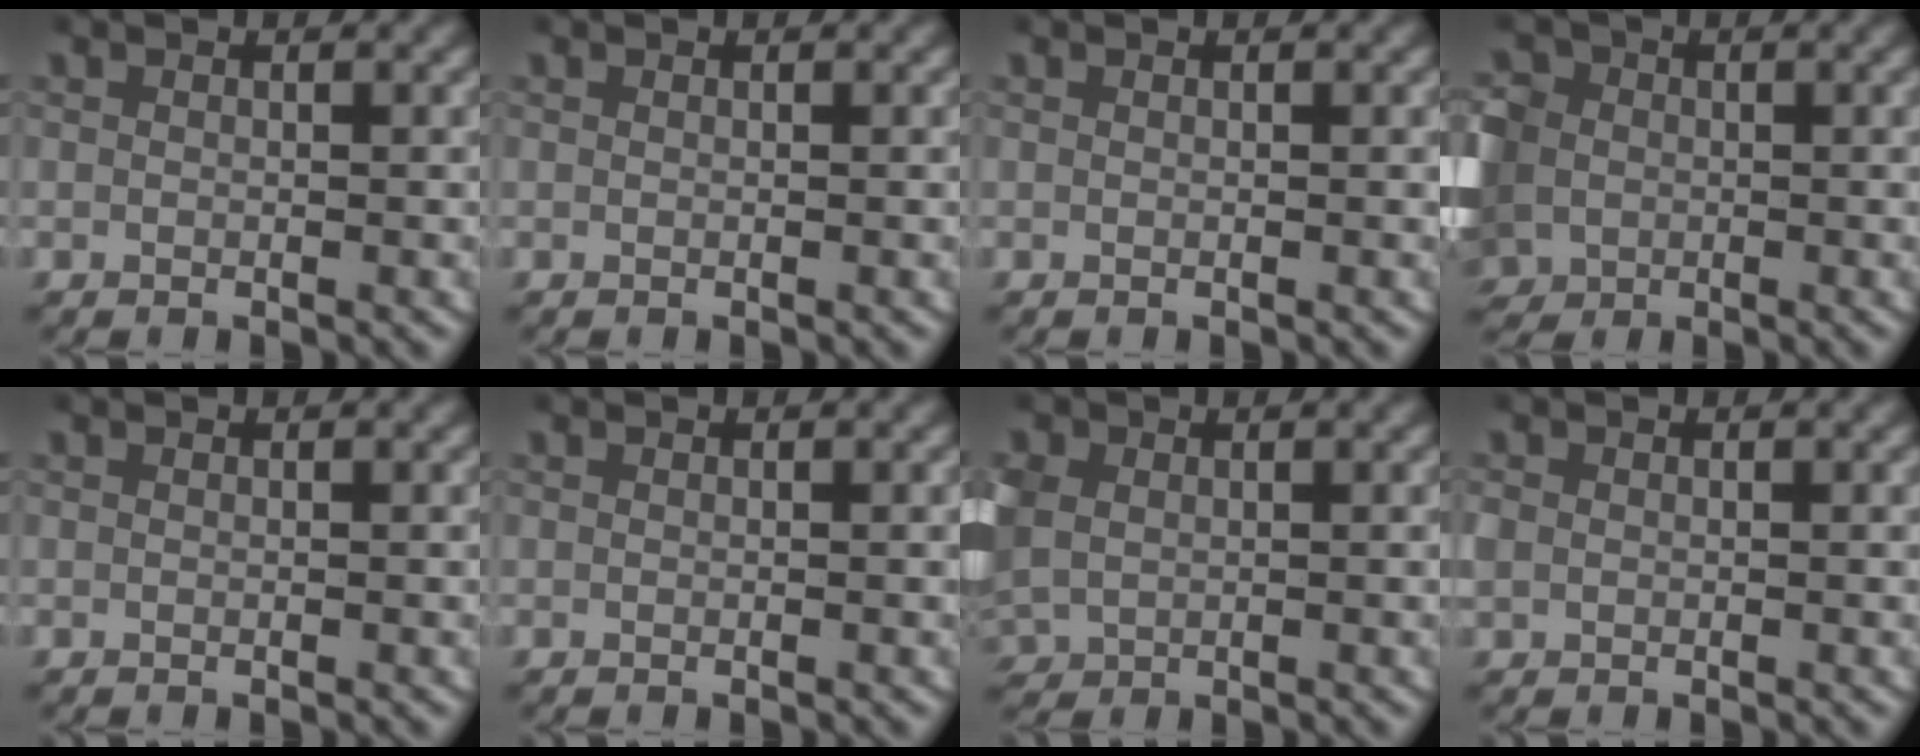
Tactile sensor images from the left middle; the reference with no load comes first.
{"total": 0.0}
{"total": 0.0}
{"total": 8.0, "force": [-2.0, 7.1, 3.2], "torque": [-0.098, -0.036, -0.029]}
{"total": 0.0}
{"total": 0.0}
{"total": 3.7, "force": [0.2, 3.1, 1.9], "torque": [-0.068, -0.014, 0.013]}
{"total": 1.3, "force": [-0.1, 1.1, 0.7], "torque": [-0.027, -0.001, -0.001]}